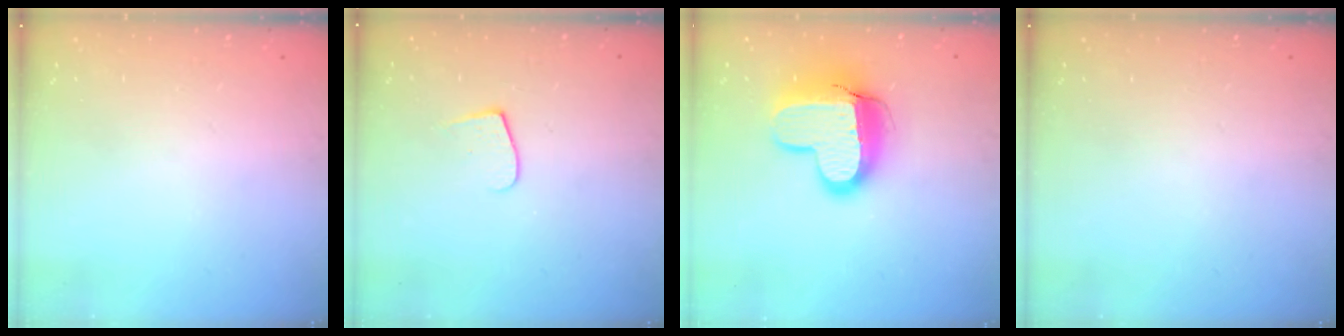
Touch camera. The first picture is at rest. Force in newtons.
{"total": 5.8, "press": 5.8, "slide": 0.7}
{"total": 14.6, "press": 14.5, "slide": 1.1}
{"total": 0.0}